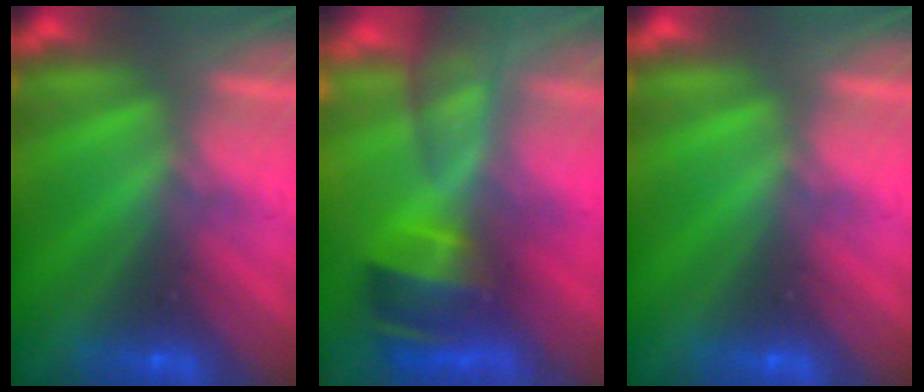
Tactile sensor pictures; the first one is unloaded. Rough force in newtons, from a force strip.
{"total": 9.3}
{"total": 0.0}